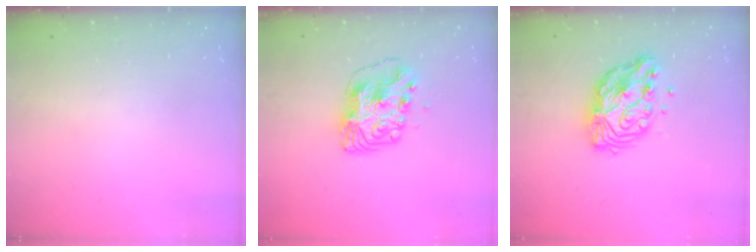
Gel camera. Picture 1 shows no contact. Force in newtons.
{"total": 9.2, "press": 9.1, "slide": 1.1}
{"total": 12.8, "press": 12.8, "slide": 1.1}